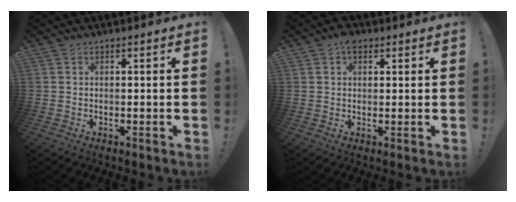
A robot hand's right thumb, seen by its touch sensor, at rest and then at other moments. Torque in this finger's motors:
{"motor_torque": [0.08, 0.01, 0.13, 0.39, 0.02]}